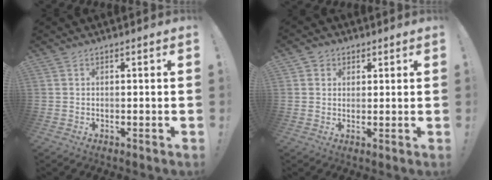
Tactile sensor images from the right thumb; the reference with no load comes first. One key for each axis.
{"total": 2.9, "fx": 1.0, "fy": 2.6, "fz": 0.6, "tx": -0.004, "ty": -0.003, "tz": 0.018}